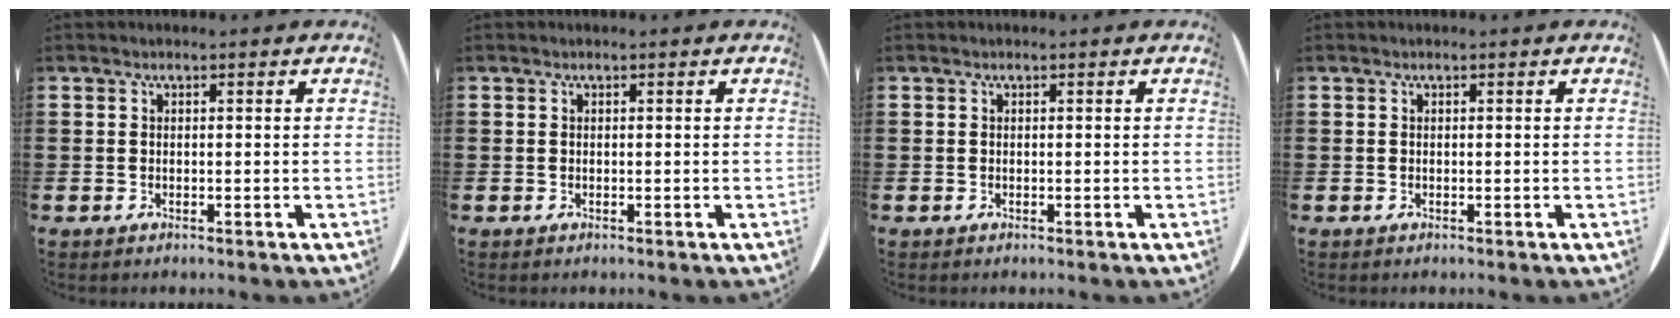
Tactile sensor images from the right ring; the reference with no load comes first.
{"total": 0.0}
{"total": 0.0}
{"total": 0.0}